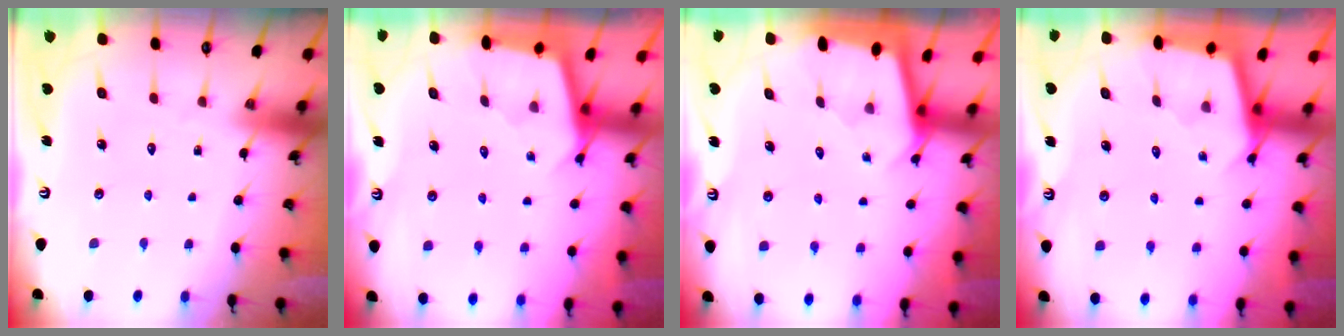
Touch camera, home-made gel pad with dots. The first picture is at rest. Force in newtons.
{"total": 2.5, "press": 2.5, "slide": 0.2}
{"total": 2.0, "press": 2.0, "slide": 0.1}
{"total": 2.5, "press": 2.5, "slide": 0.2}